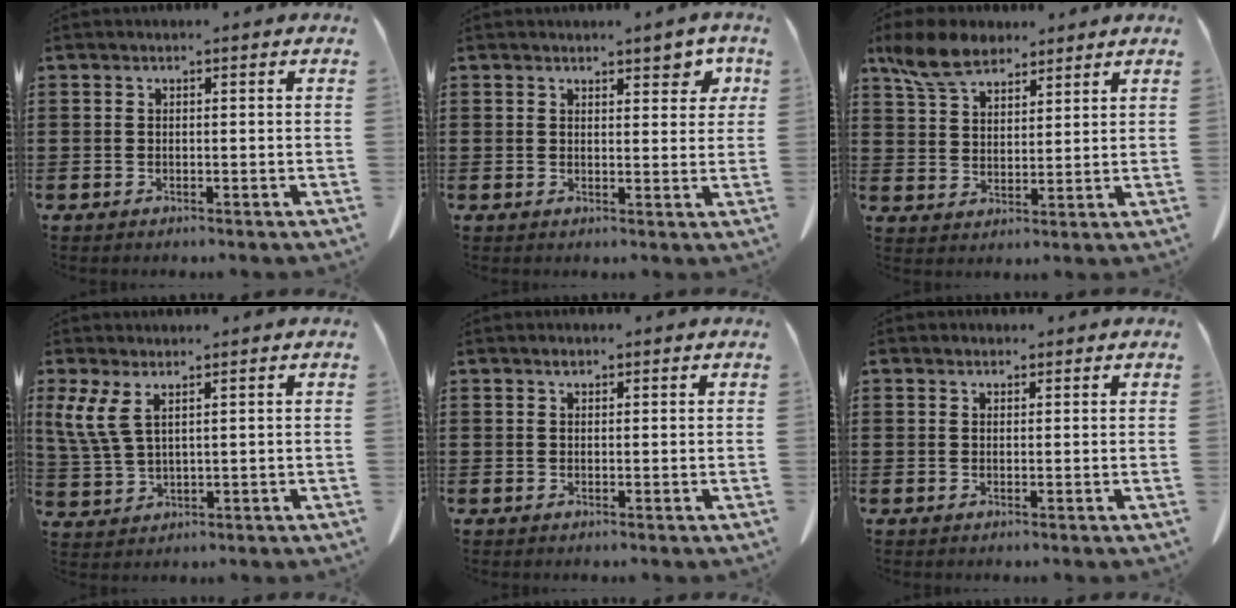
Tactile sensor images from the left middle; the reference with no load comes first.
{"total": 3.1, "force": [2.4, 1.3, 1.5], "torque": [-0.019, 0.001, 0.040]}
{"total": 7.6, "force": [6.0, 3.2, 3.4], "torque": [-0.088, -0.002, 0.114]}
{"total": 5.1, "force": [2.7, 1.8, 3.9], "torque": [-0.107, -0.008, 0.044]}
{"total": 0.8, "force": [0.5, 0.4, 0.4], "torque": [-0.009, 0.003, 0.009]}
{"total": 3.7, "force": [3.0, 2.1, 0.8], "torque": [-0.019, 0.007, 0.056]}